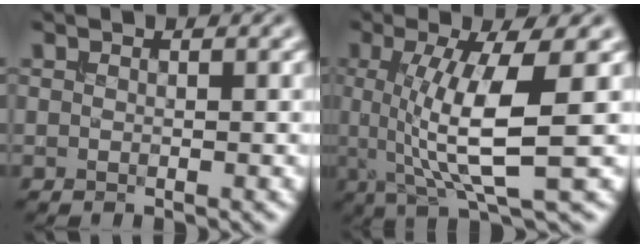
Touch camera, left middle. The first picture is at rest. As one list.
[{"total": 7.9, "force": [0.4, 1.9, 7.6], "torque": [-0.124, -0.007, 0.011]}]